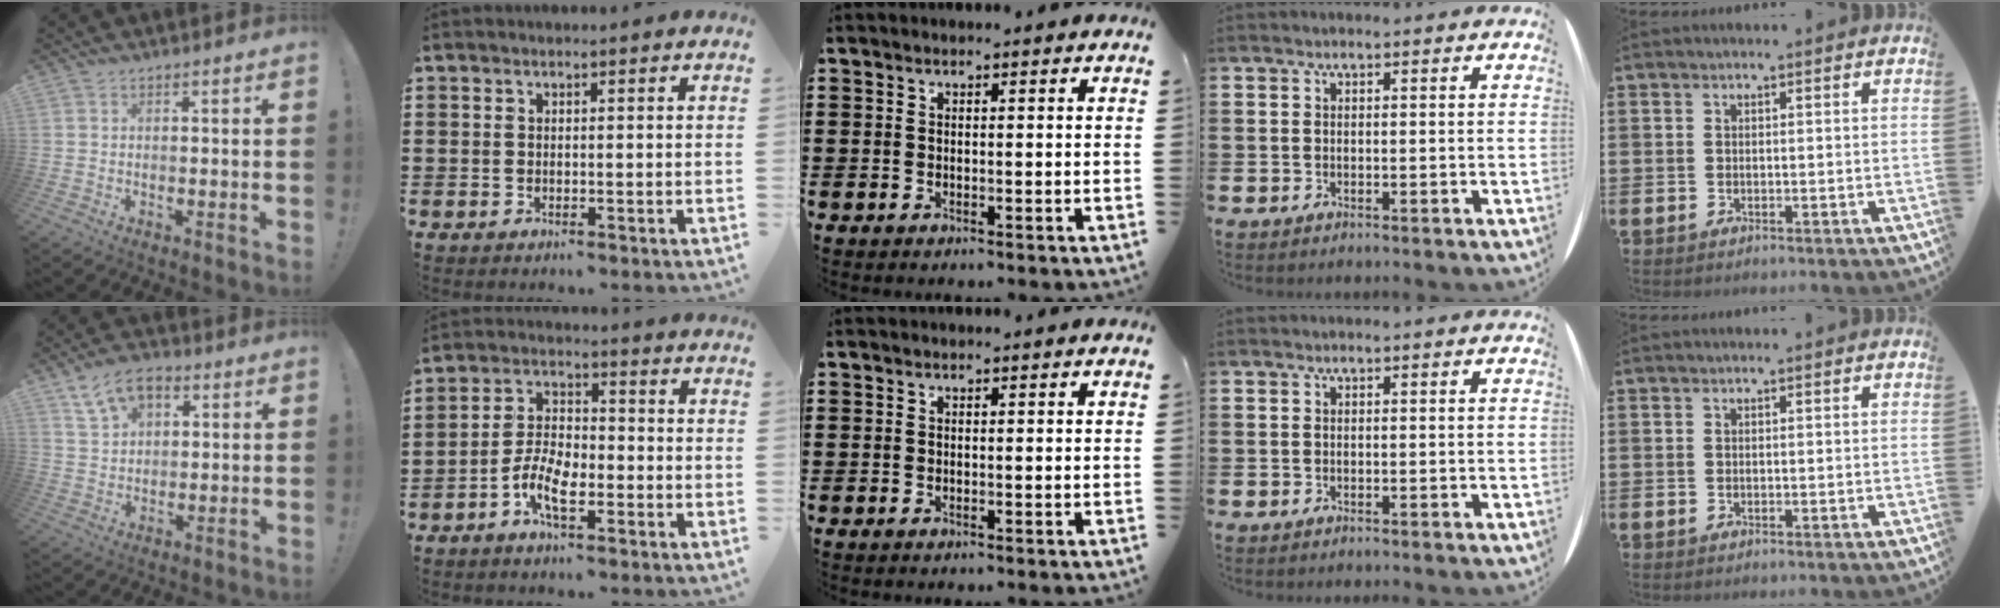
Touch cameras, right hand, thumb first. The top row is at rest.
{"thumb": {"total": 9.0, "force": [4.7, 5.5, 5.3], "torque": [-0.083, -0.010, 0.088]}, "index": {"total": 6.6, "force": [-3.1, 3.0, 5.1], "torque": [-0.120, 0.000, -0.064]}}